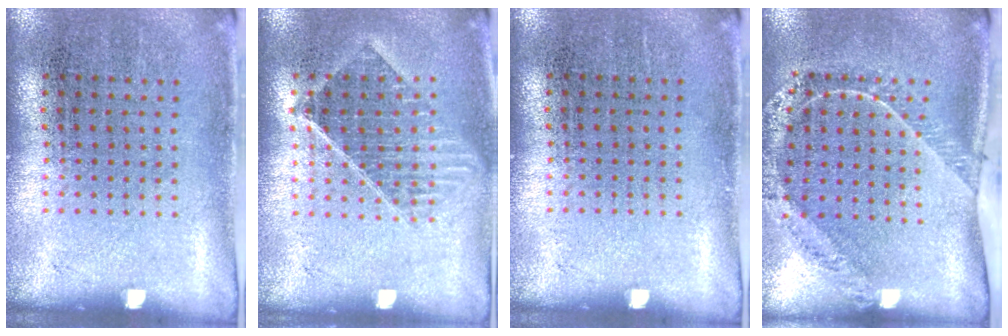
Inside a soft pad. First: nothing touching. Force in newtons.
{"total": 1.4, "press": 1.3, "slide": 0.6}
{"total": 0.0}
{"total": 1.5, "press": 1.5, "slide": 0.3}